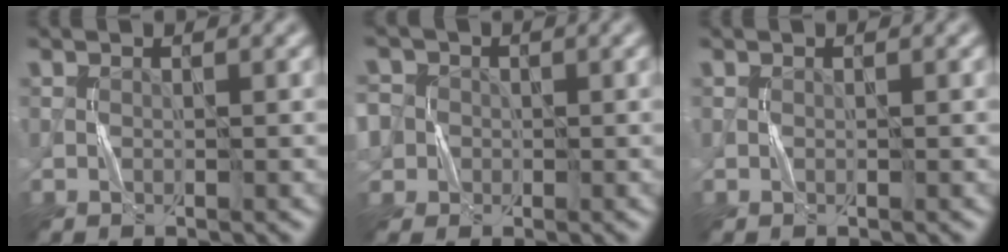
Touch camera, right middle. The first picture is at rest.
{"total": 6.1, "force": [0.7, 5.7, 2.1], "torque": [-0.048, 0.039, -0.021]}
{"total": 0.0}